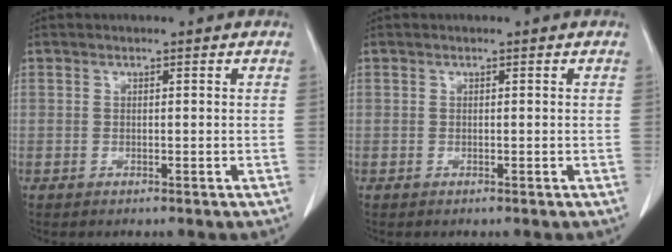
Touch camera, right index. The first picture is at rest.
{"total": 0.0}